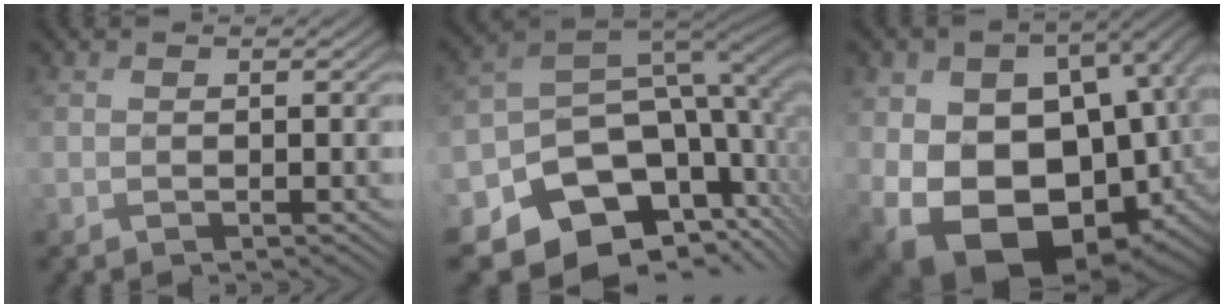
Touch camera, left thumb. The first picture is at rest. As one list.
[{"total": 17.3, "force": [-8.4, 12.7, 8.3], "torque": [-0.197, -0.030, -0.110]}, {"total": 21.6, "force": [-2.9, 15.0, 15.4], "torque": [-0.252, -0.056, 0.004]}]